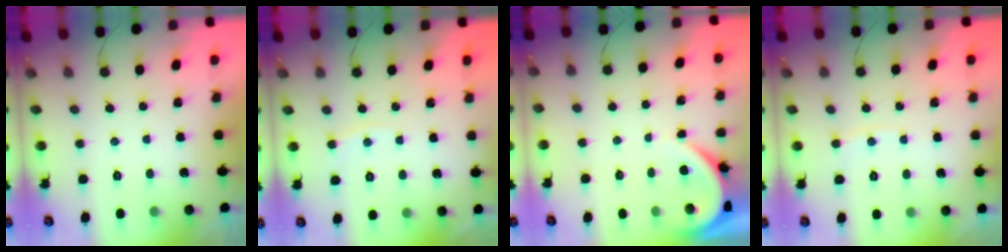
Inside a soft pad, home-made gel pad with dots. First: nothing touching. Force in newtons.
{"total": 2.7, "press": 2.7, "slide": 0.4}
{"total": 3.7, "press": 3.6, "slide": 0.2}
{"total": 2.2, "press": 2.2, "slide": 0.3}